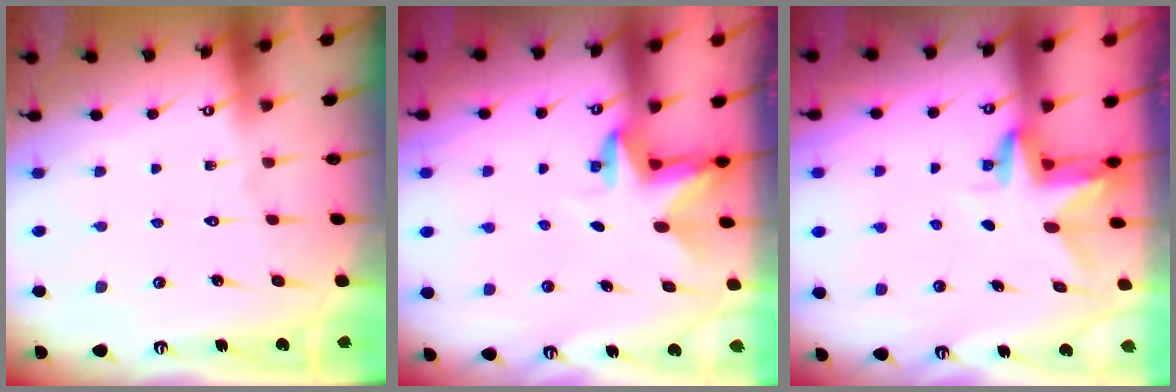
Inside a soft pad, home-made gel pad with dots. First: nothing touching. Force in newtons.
{"total": 2.9, "press": 2.9, "slide": 0.1}
{"total": 2.9, "press": 2.9, "slide": 0.2}